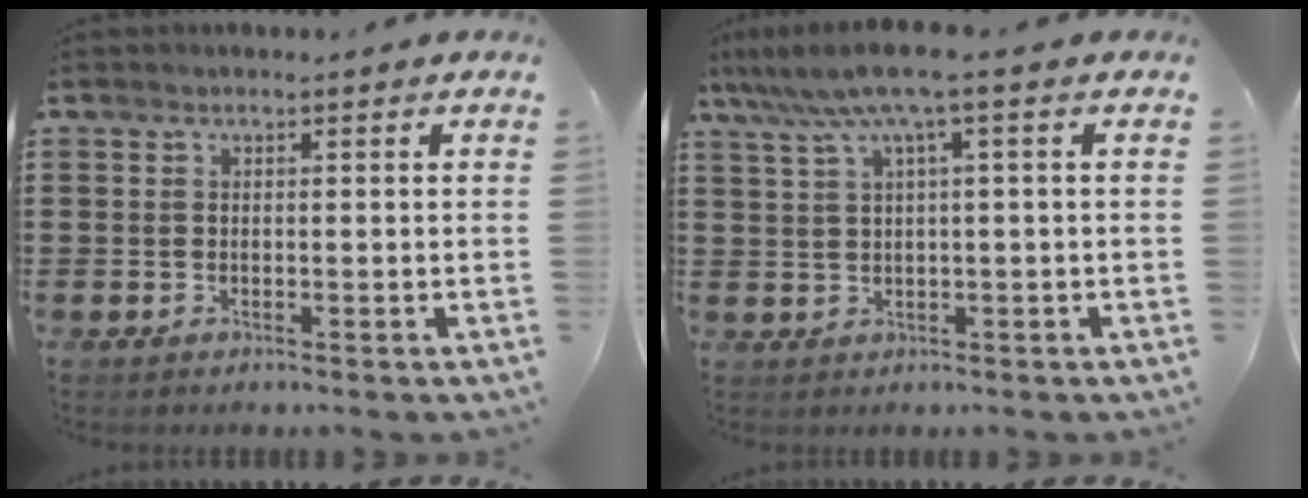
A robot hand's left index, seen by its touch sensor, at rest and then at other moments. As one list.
[{"total": 5.6, "force": [2.1, -0.1, 5.2], "torque": [-0.112, -0.010, 0.031]}]